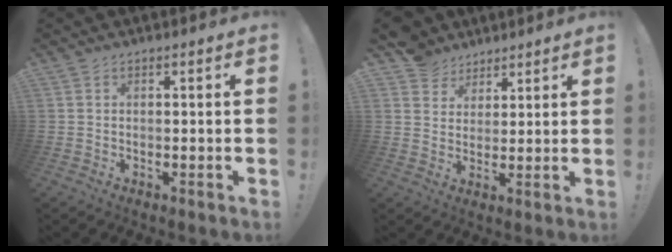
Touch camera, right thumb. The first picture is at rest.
{"total": 7.3, "force": [5.1, 5.2, 0.6], "torque": [-0.019, -0.037, 0.103]}